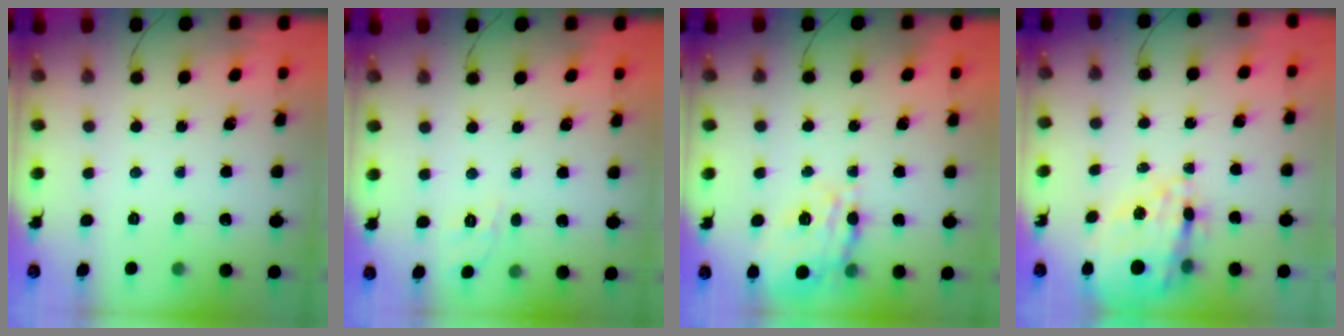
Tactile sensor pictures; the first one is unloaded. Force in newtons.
{"total": 1.7, "press": 0.5, "slide": 1.6}
{"total": 14.6, "press": 14.5, "slide": 2.1}
{"total": 20.1, "press": 19.7, "slide": 4.1}